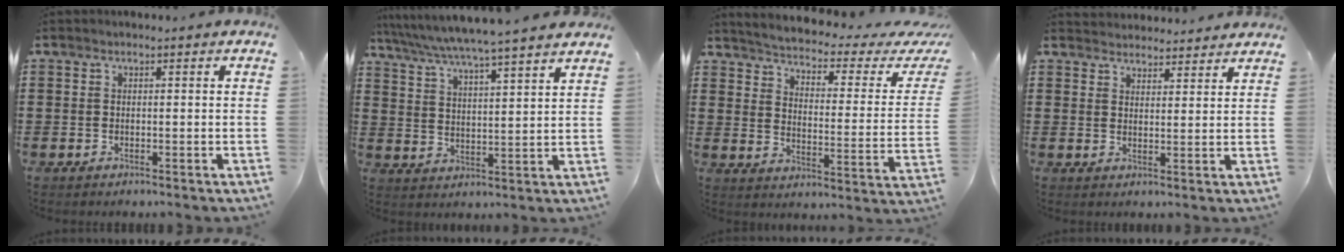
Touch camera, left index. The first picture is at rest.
{"total": 5.4, "force": [4.9, -0.9, 2.1], "torque": [-0.062, -0.036, 0.079]}
{"total": 2.3, "force": [1.8, -0.3, 1.3], "torque": [-0.043, -0.028, 0.018]}
{"total": 3.0, "force": [2.9, 0.4, -0.4], "torque": [-0.003, -0.010, 0.055]}